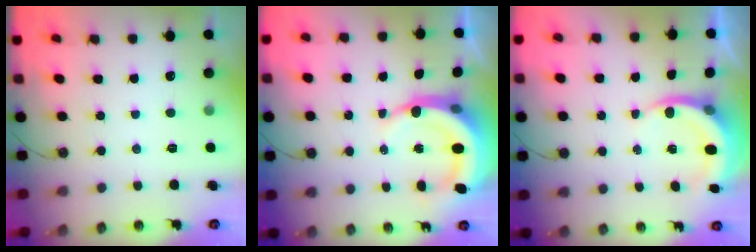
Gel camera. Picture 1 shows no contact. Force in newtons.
{"total": 10.0, "press": 9.7, "slide": 2.0}
{"total": 4.7, "press": 4.7, "slide": 0.1}